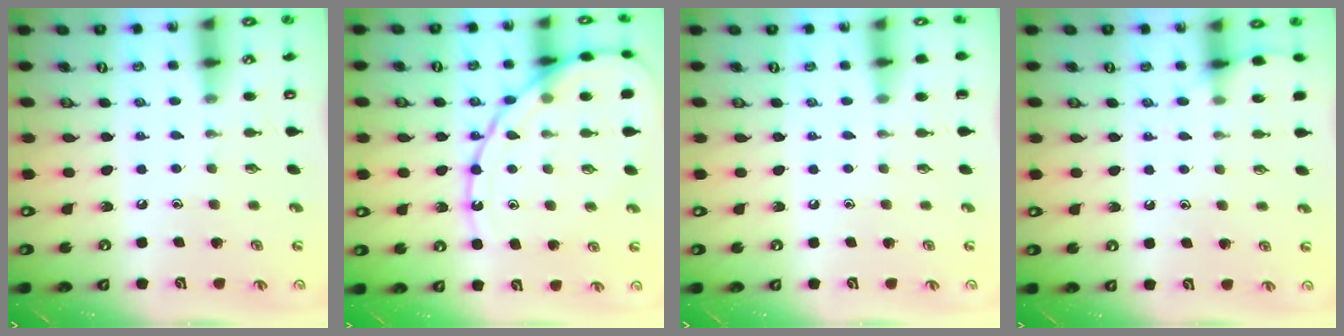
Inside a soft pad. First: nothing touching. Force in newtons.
{"total": 15.3, "press": 15.3, "slide": 1.5}
{"total": 0.0}
{"total": 6.6, "press": 6.6, "slide": 0.7}